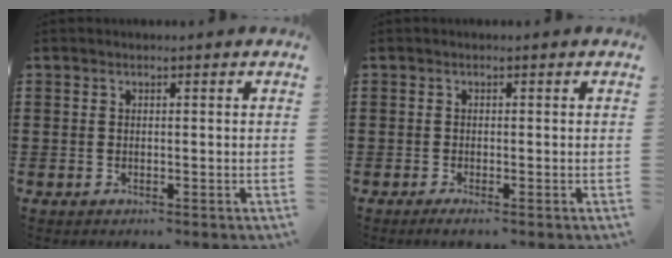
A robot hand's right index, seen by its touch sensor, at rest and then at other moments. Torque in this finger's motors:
{"motor_torque": [-0.58, 0.62, -0.34, 0.01]}